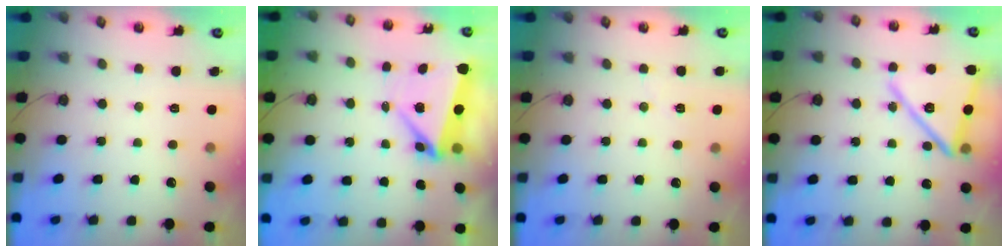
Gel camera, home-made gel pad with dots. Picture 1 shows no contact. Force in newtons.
{"total": 6.2, "press": 5.9, "slide": 2.0}
{"total": 6.2, "press": 3.8, "slide": 4.9}
{"total": 17.9, "press": 17.9, "slide": 1.4}